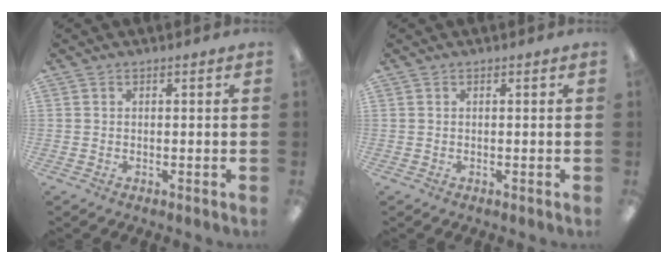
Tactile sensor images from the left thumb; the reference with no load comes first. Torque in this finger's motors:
{"motor_torque": [-0.15, -0.16, 0.14, -0.10, 0.00]}